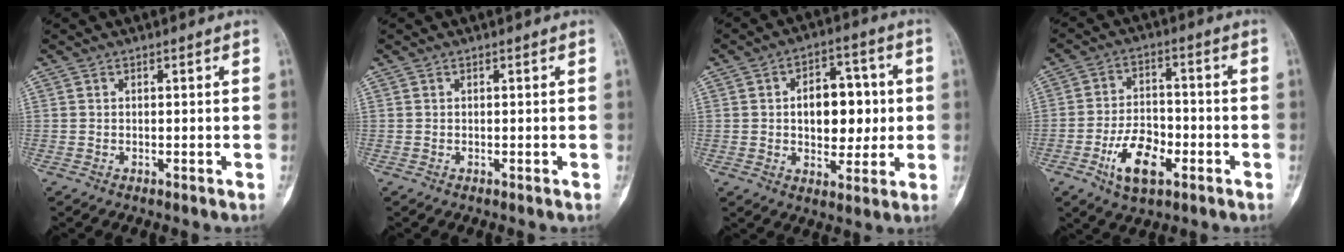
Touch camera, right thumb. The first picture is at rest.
{"total": 0.0}
{"total": 12.3, "force": [0.7, 7.8, 9.5], "torque": [-0.088, 0.011, 0.013]}
{"total": 10.2, "force": [-4.3, 5.5, 7.5], "torque": [-0.118, 0.022, -0.073]}